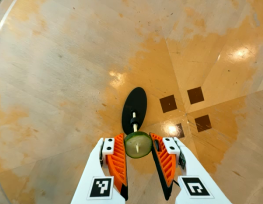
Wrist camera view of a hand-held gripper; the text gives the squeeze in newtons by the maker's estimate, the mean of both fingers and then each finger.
{"total": 8.2, "left": 7.9, "right": 8.6}